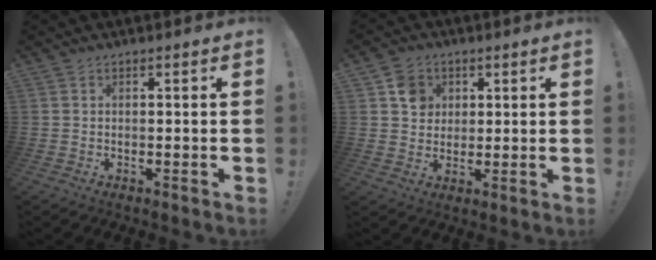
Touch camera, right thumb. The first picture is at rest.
{"total": 7.5, "force": [2.7, 6.7, 1.9], "torque": [-0.016, -0.009, 0.054]}